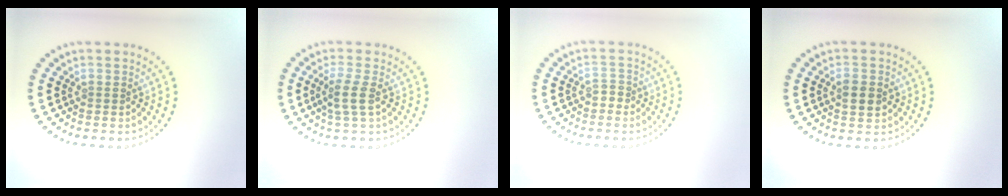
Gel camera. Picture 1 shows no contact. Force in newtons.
{"total": 2.2, "press": 1.9, "slide": 1.2}
{"total": 1.0, "press": 0.9, "slide": 0.4}
{"total": 2.2, "press": 2.2, "slide": 0.0}